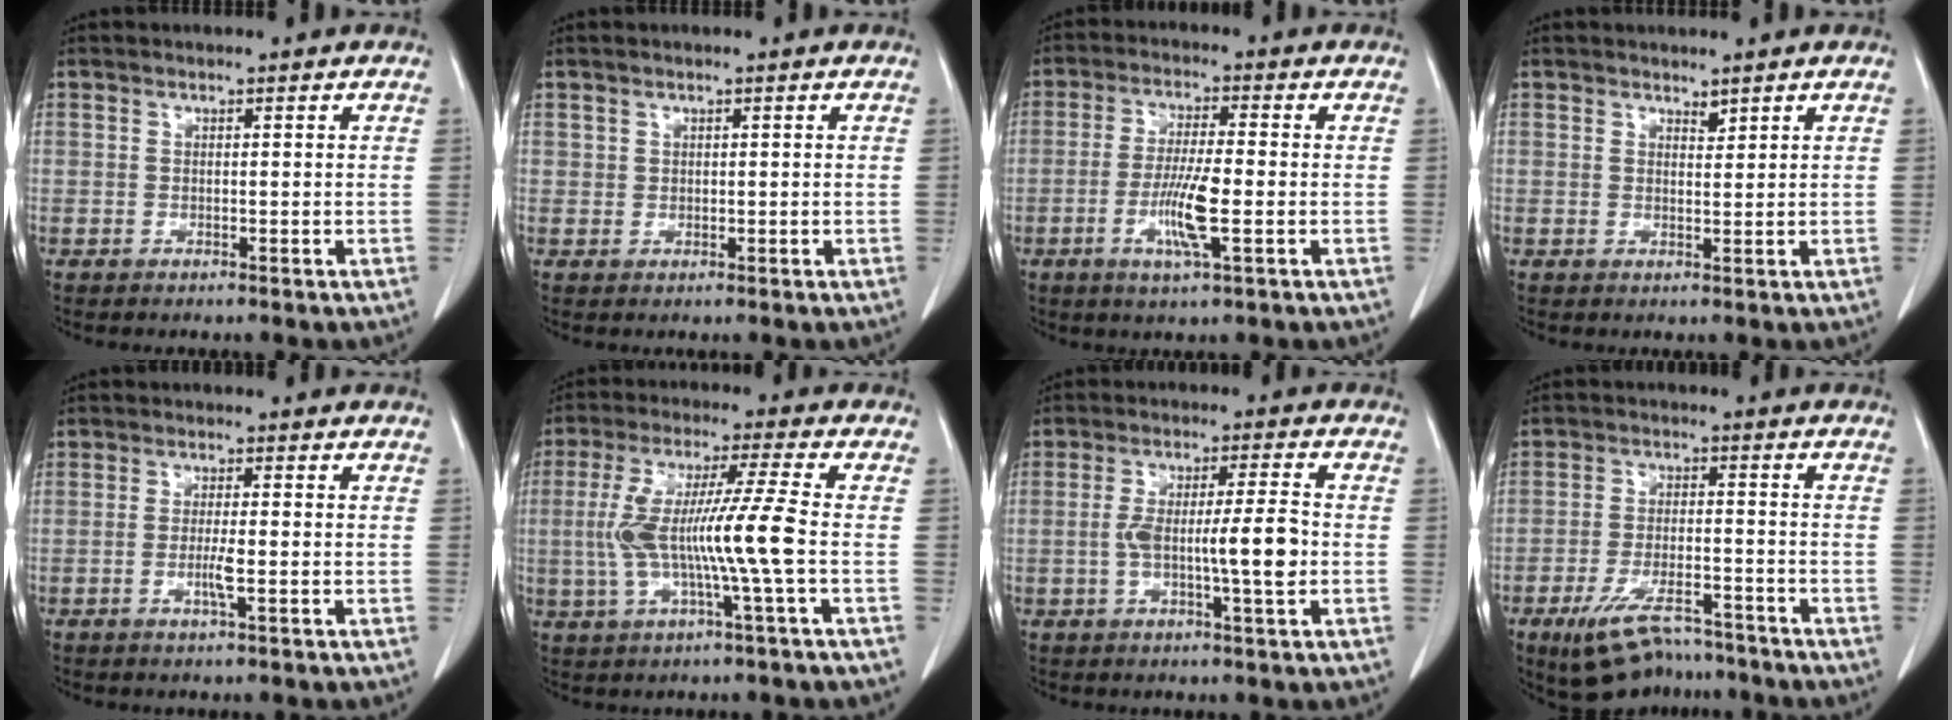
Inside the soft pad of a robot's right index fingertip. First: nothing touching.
{"total": 0.7, "force": [0.4, 0.6, 0.0], "torque": [0.010, 0.002, 0.006]}
{"total": 7.4, "force": [-2.1, 0.5, 7.1], "torque": [-0.139, -0.008, -0.039]}
{"total": 1.2, "force": [1.0, 0.3, 0.4], "torque": [-0.009, -0.006, 0.019]}
{"total": 2.7, "force": [-0.8, 0.0, 2.6], "torque": [-0.053, -0.003, -0.014]}
{"total": 11.2, "force": [-1.4, -0.8, 11.1], "torque": [-0.226, 0.008, -0.025]}
{"total": 8.3, "force": [-1.3, 0.5, 8.2], "torque": [-0.146, 0.008, -0.020]}
{"total": 10.7, "force": [-8.3, 3.6, 5.8], "torque": [-0.109, -0.011, -0.135]}